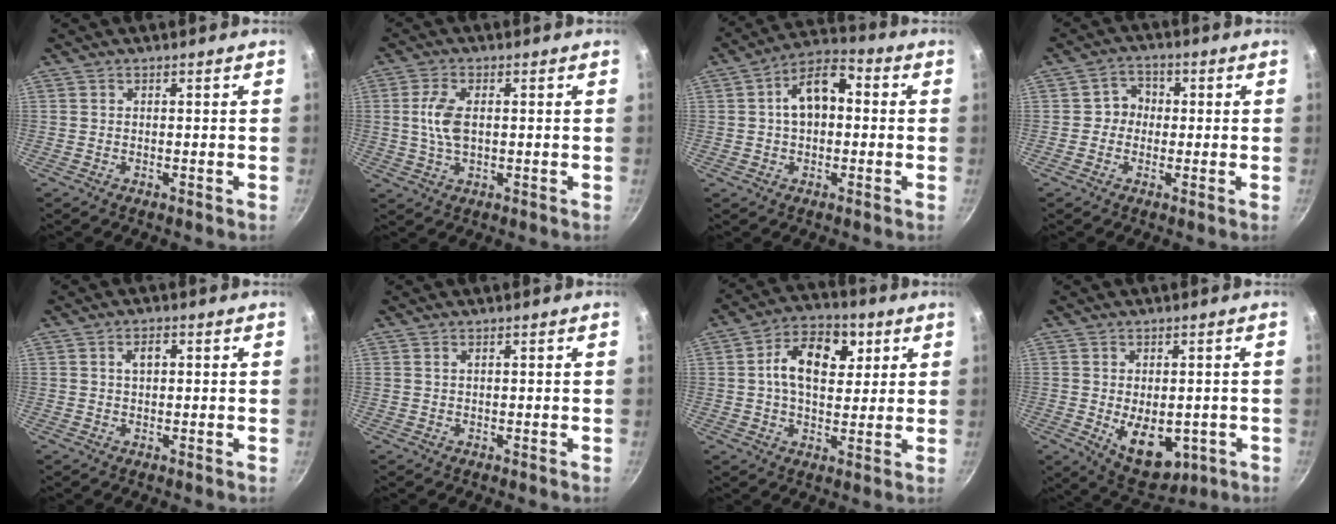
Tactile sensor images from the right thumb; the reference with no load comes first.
{"total": 6.3, "force": [0.5, 3.3, 5.3], "torque": [-0.117, 0.002, 0.009]}
{"total": 10.1, "force": [1.0, 6.3, 7.9], "torque": [-0.118, 0.030, 0.006]}
{"total": 4.4, "force": [-0.1, 4.0, 1.8], "torque": [-0.001, 0.013, -0.011]}
{"total": 2.3, "force": [0.6, 1.4, 1.7], "torque": [-0.026, 0.006, 0.011]}
{"total": 0.5, "force": [0.3, 0.3, 0.3], "torque": [-0.007, 0.003, 0.006]}
{"total": 12.4, "force": [3.2, 7.8, 9.0], "torque": [-0.121, 0.004, 0.045]}
{"total": 10.6, "force": [-2.4, 6.4, 8.1], "torque": [-0.095, -0.008, -0.017]}